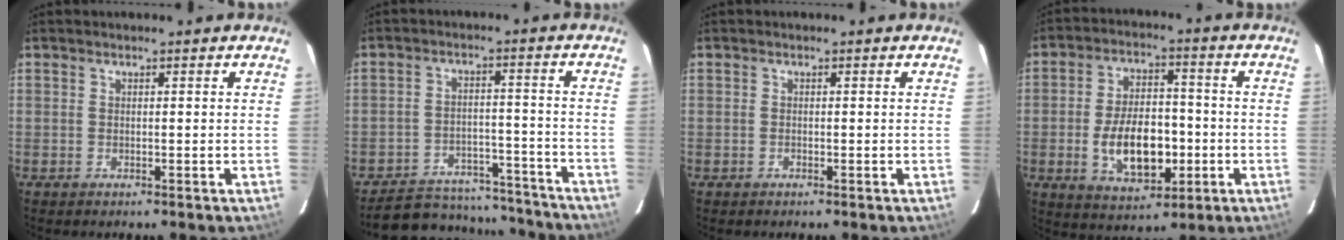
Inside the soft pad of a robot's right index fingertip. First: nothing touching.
{"total": 19.4, "force": [-17.2, 7.1, 5.6], "torque": [-0.126, 0.031, -0.214]}
{"total": 0.6, "force": [-0.3, 0.4, 0.2], "torque": [-0.003, 0.001, -0.007]}
{"total": 13.2, "force": [-3.1, 7.2, 10.6], "torque": [-0.206, 0.005, -0.037]}